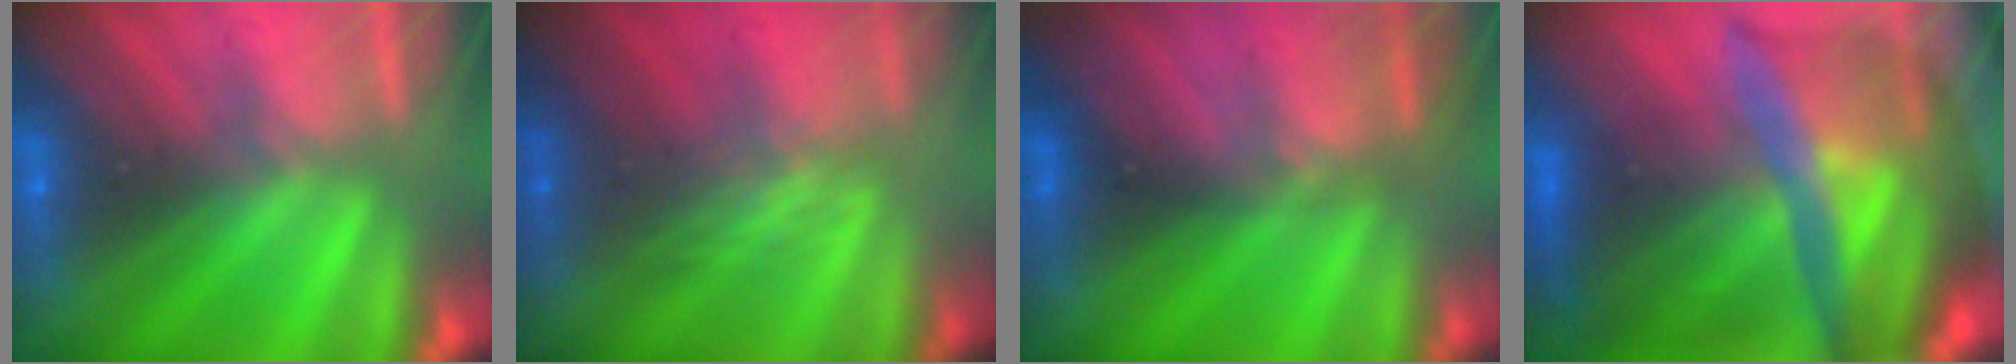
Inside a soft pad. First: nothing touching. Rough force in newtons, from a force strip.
{"total": 2.4}
{"total": 2.8}
{"total": 10.5}